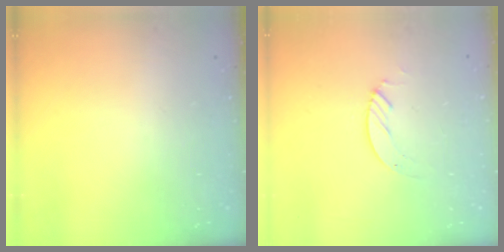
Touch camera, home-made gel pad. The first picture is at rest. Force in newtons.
{"total": 2.1, "press": 2.1, "slide": 0.2}